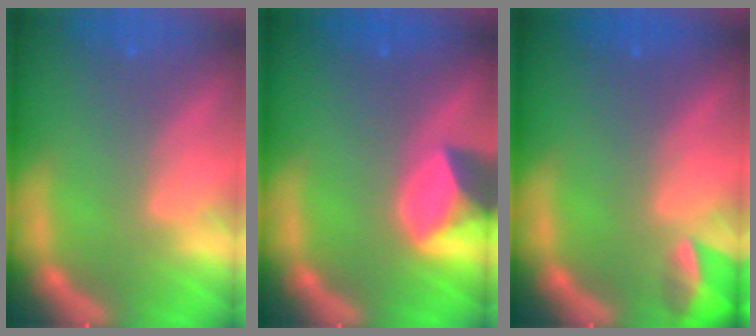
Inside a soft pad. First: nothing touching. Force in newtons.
{"total": 5.4}
{"total": 3.4}